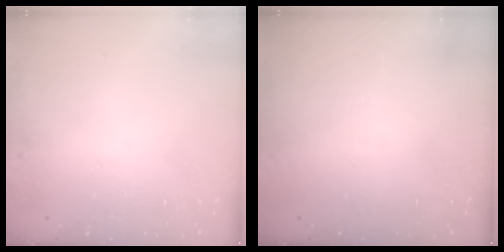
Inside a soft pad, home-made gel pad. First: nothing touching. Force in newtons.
{"total": 0.0}